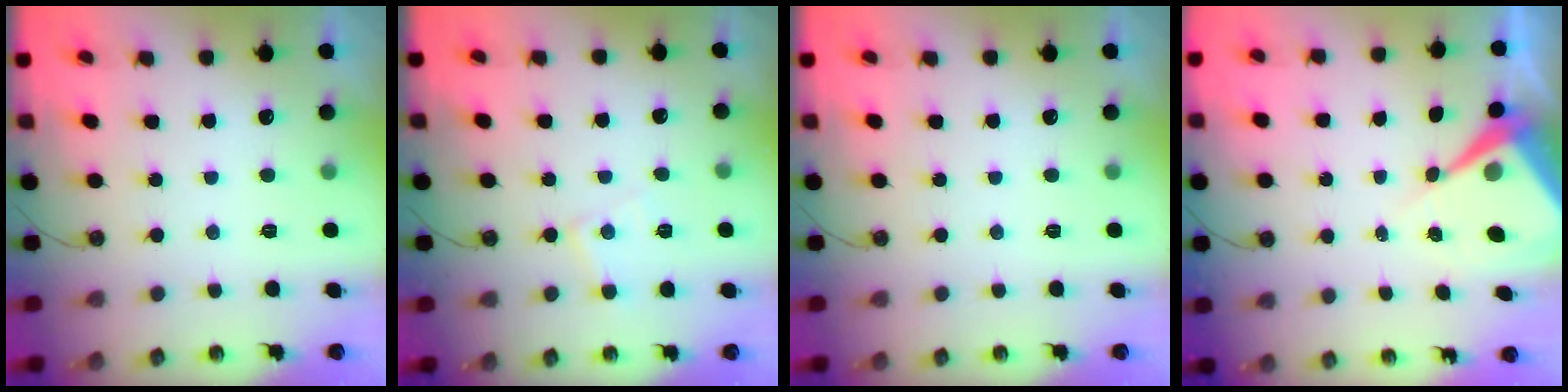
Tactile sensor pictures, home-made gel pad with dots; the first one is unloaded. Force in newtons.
{"total": 6.6, "press": 6.6, "slide": 0.4}
{"total": 0.0}
{"total": 8.5, "press": 8.5, "slide": 0.9}